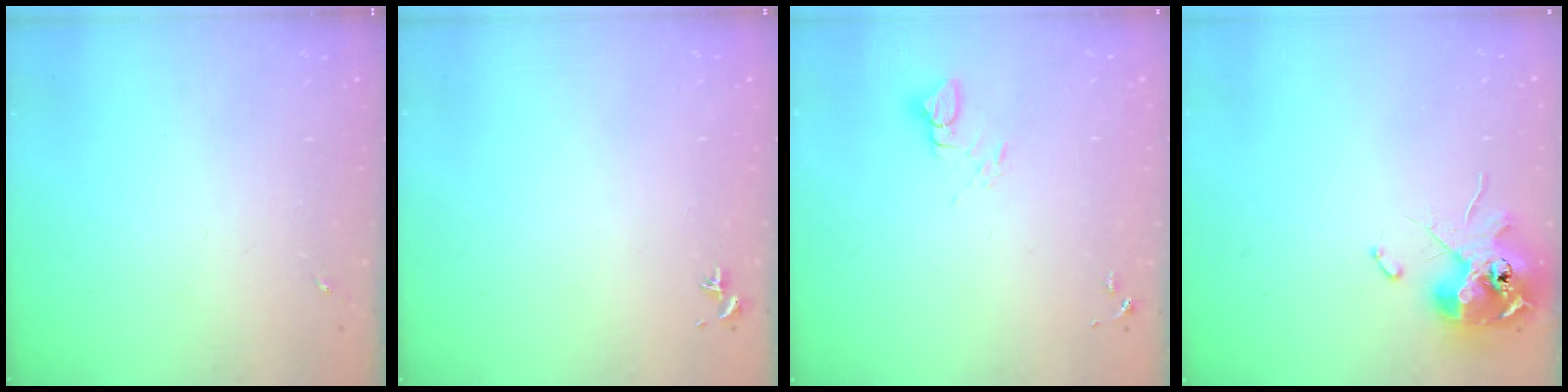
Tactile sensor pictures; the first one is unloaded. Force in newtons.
{"total": 0.7, "press": 0.5, "slide": 0.4}
{"total": 3.4, "press": 3.4, "slide": 0.2}
{"total": 11.6, "press": 11.4, "slide": 2.1}